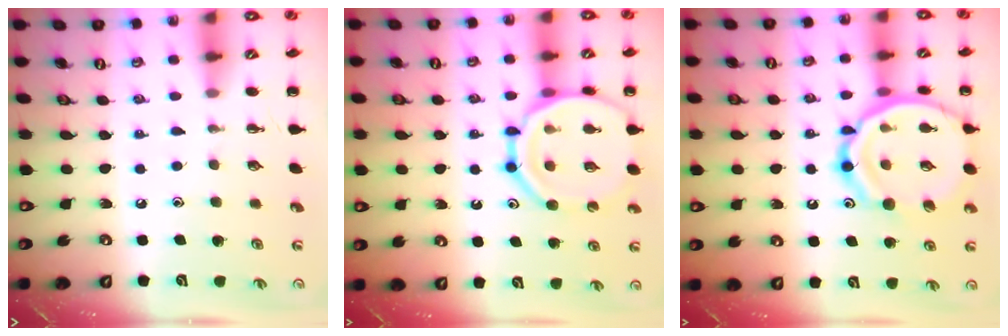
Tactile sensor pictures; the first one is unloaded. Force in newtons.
{"total": 17.5, "press": 17.4, "slide": 2.5}
{"total": 19.7, "press": 19.5, "slide": 2.5}